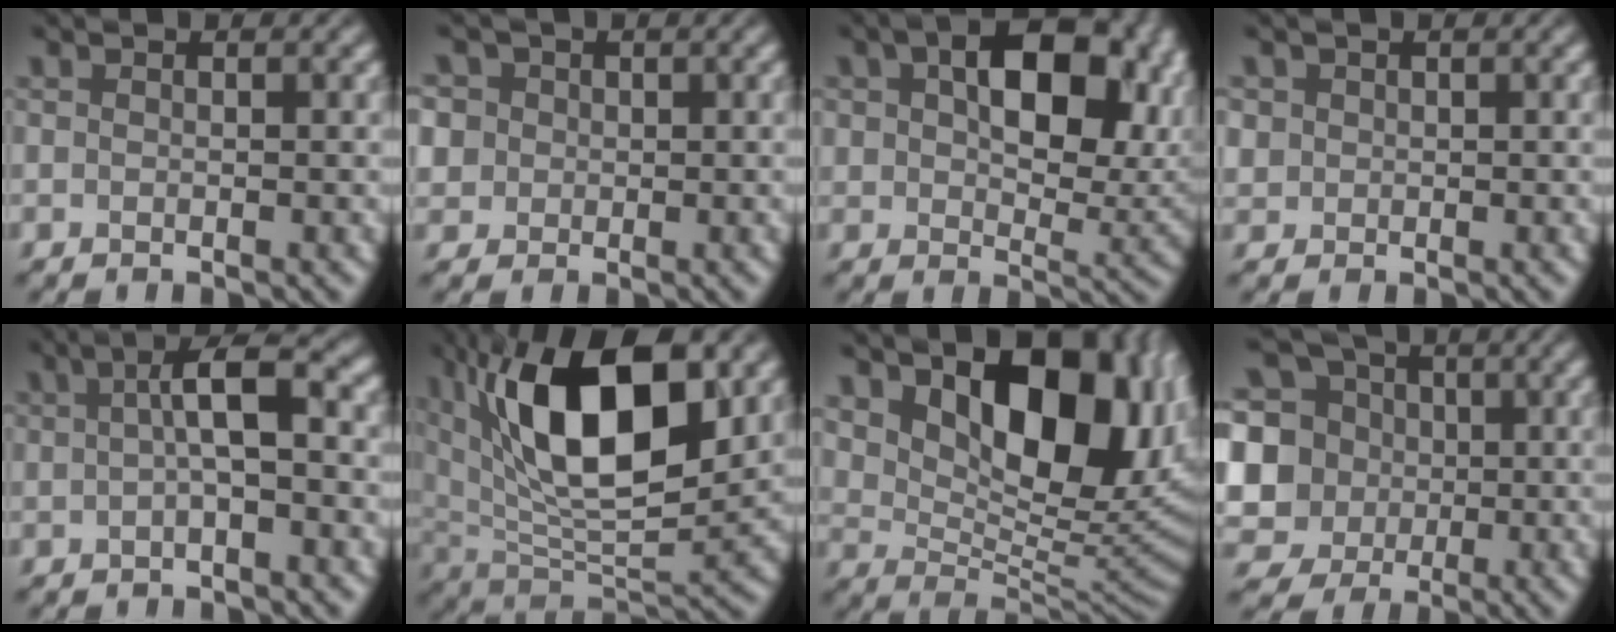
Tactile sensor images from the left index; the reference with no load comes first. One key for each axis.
{"total": 6.7, "fx": 3.0, "fy": 5.2, "fz": 2.9, "tx": -0.068, "ty": 0.024, "tz": 0.028}
{"total": 13.9, "fx": 3.8, "fy": 8.4, "fz": 10.4, "tx": -0.142, "ty": -0.003, "tz": 0.076}
{"total": 1.2, "fx": 0.3, "fy": 1.1, "fz": 0.2, "tx": -0.007, "ty": -0.006, "tz": 0.018}
{"total": 4.1, "fx": 0.2, "fy": 1.2, "fz": 3.9, "tx": -0.076, "ty": 0.014, "tz": -0.001}
{"total": 13.7, "fx": 4.6, "fy": 6.0, "fz": 11.4, "tx": -0.185, "ty": 0.006, "tz": 0.075}
{"total": 13.8, "fx": 5.1, "fy": 7.4, "fz": 10.4, "tx": -0.142, "ty": -0.010, "tz": 0.088}
{"total": 13.9, "fx": 0.7, "fy": 12.9, "fz": 5.1, "tx": -0.169, "ty": 0.018, "tz": -0.008}